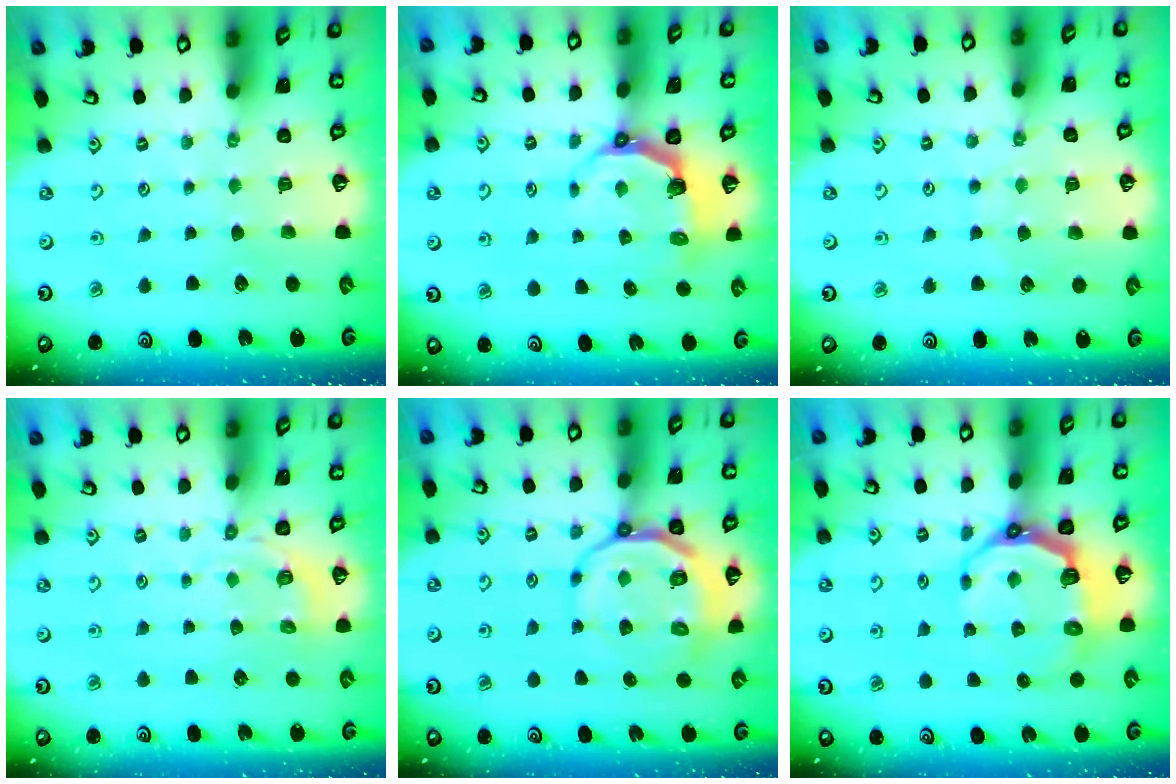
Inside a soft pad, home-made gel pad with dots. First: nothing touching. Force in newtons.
{"total": 4.9, "press": 3.2, "slide": 3.7}
{"total": 6.6, "press": 6.5, "slide": 0.6}
{"total": 2.9, "press": 2.2, "slide": 1.8}
{"total": 11.0, "press": 10.6, "slide": 2.7}
{"total": 9.2, "press": 7.8, "slide": 5.0}